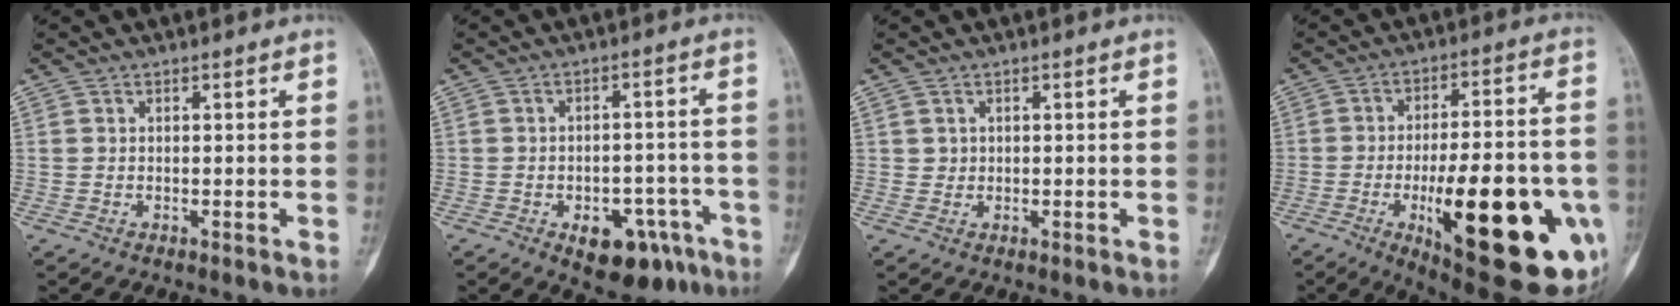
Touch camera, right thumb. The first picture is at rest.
{"total": 11.8, "force": [-6.1, 6.8, 7.5], "torque": [-0.066, 0.040, -0.075]}
{"total": 1.0, "force": [0.3, 1.0, 0.2], "torque": [0.007, 0.002, 0.004]}
{"total": 29.6, "force": [-8.9, 9.6, 26.5], "torque": [-0.319, 0.002, -0.108]}